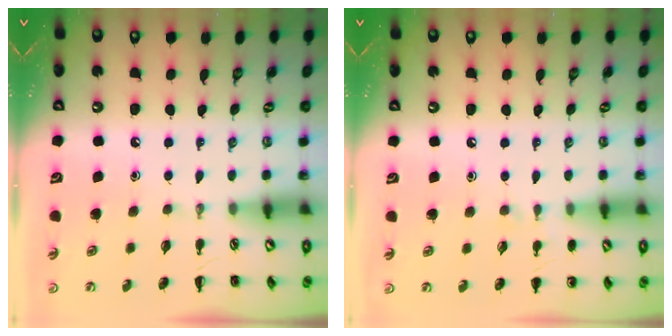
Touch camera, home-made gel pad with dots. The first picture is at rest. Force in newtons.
{"total": 5.0, "press": 4.7, "slide": 1.6}